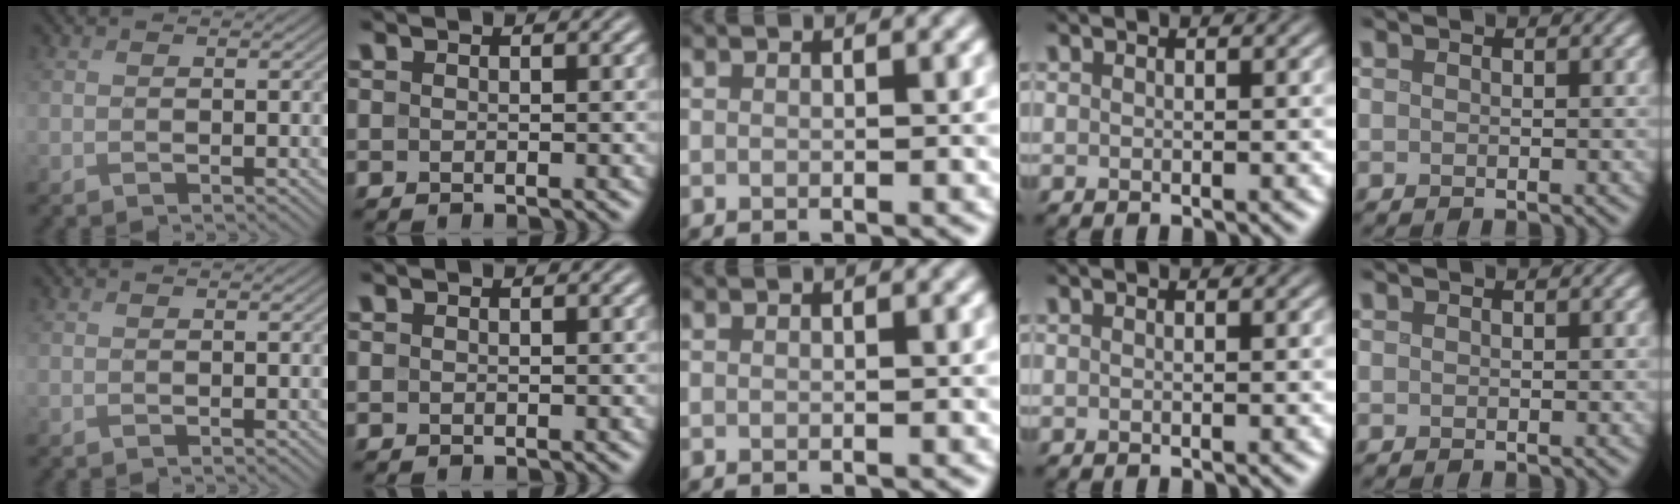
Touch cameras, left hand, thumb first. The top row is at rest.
{}